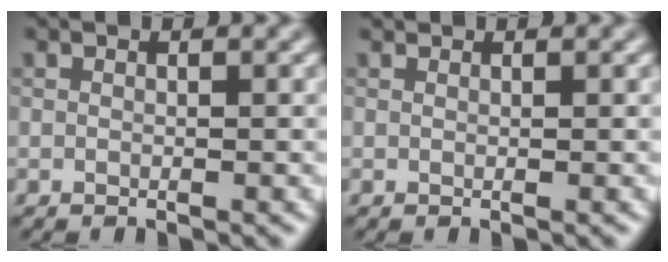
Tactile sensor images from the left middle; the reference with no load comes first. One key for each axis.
{"total": 0.5, "fx": 0.5, "fy": 0.1, "fz": 0.0, "tx": -0.005, "ty": -0.005, "tz": 0.004}